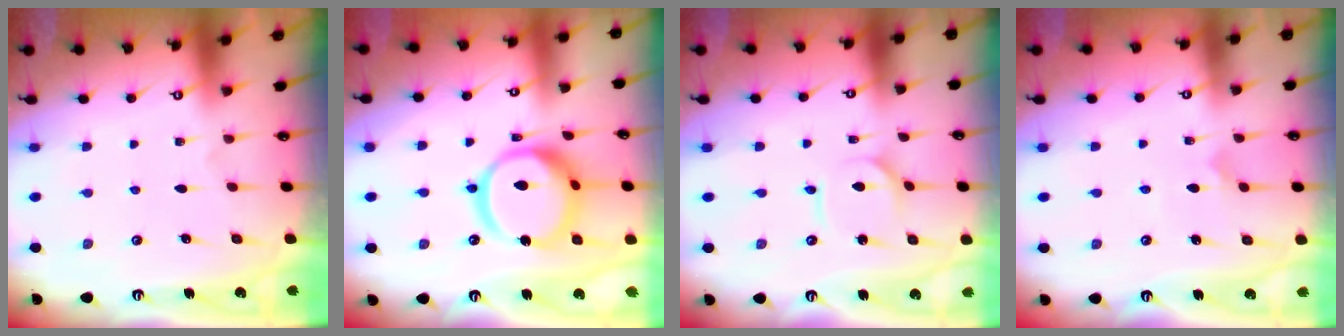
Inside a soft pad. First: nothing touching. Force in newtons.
{"total": 17.8, "press": 17.7, "slide": 1.9}
{"total": 2.6, "press": 2.6, "slide": 0.2}
{"total": 3.3, "press": 3.3, "slide": 0.5}